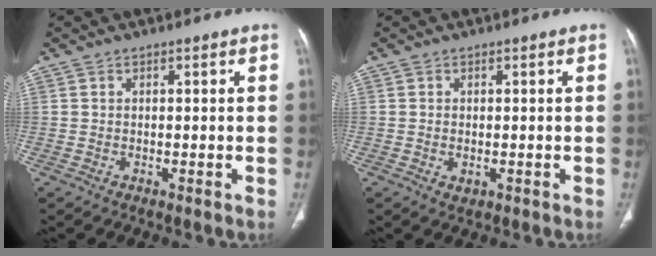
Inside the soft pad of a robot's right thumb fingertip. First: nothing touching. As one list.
[{"total": 1.5, "force": [-0.3, 1.0, 1.0], "torque": [-0.018, -0.003, -0.001]}]